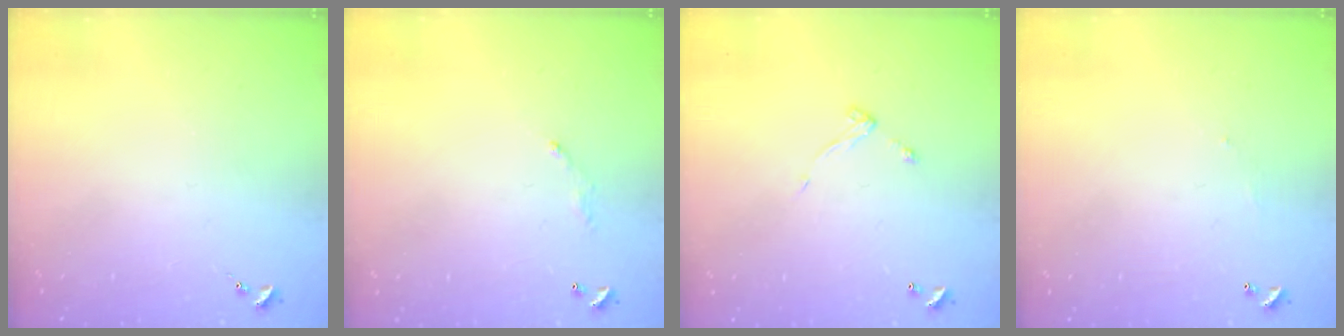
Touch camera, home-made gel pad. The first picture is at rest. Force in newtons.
{"total": 4.0, "press": 4.0, "slide": 0.2}
{"total": 5.4, "press": 5.4, "slide": 0.4}
{"total": 3.7, "press": 3.7, "slide": 0.2}